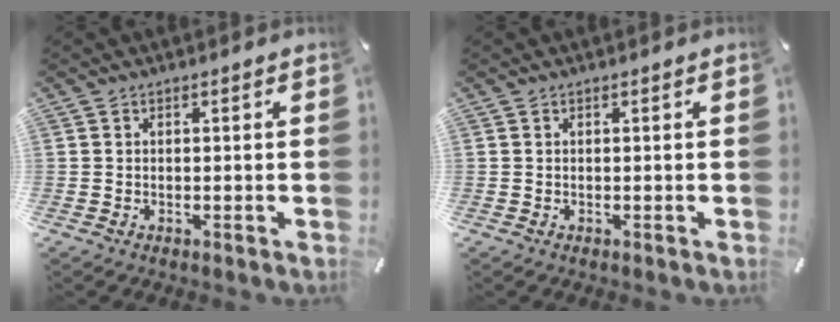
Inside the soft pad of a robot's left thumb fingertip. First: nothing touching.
{"total": 0.0}